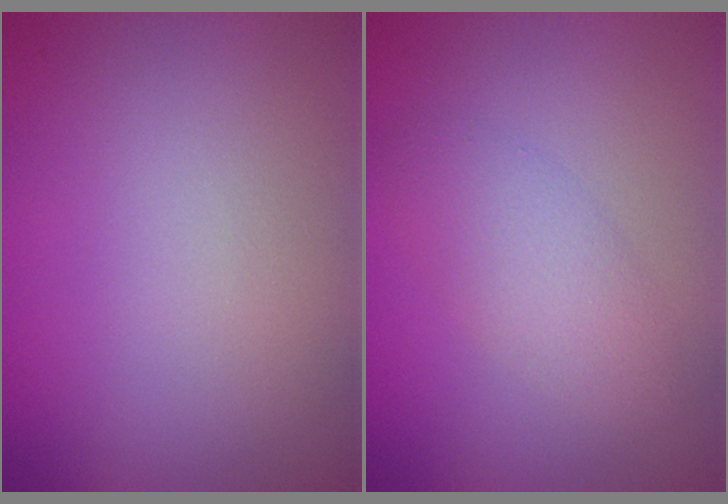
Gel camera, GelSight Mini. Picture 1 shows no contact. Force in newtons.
{"total": 2.8, "press": 2.8, "slide": 0.2}